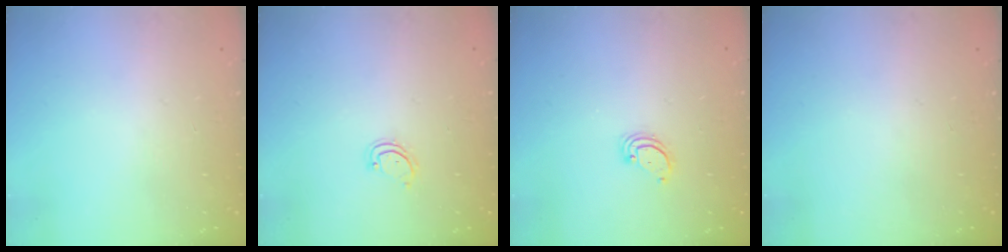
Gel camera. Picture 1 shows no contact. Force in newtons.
{"total": 2.8, "press": 2.8, "slide": 0.3}
{"total": 2.6, "press": 2.6, "slide": 0.1}
{"total": 0.0}